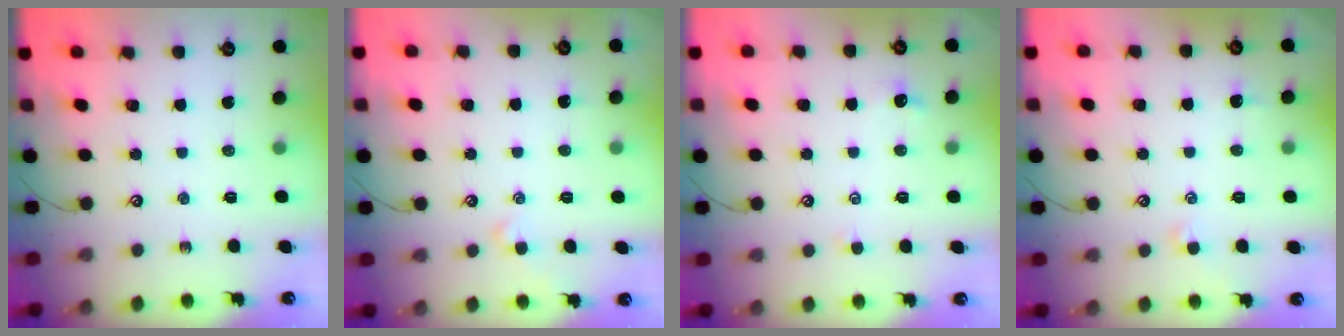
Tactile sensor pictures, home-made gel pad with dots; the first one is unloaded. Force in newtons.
{"total": 1.6, "press": 1.5, "slide": 0.4}
{"total": 1.4, "press": 1.4, "slide": 0.3}
{"total": 0.8, "press": 0.7, "slide": 0.4}